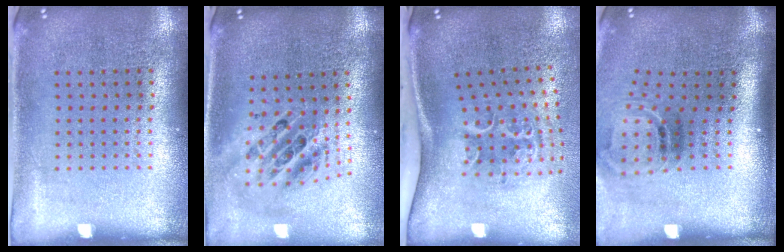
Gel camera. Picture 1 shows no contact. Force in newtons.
{"total": 2.1, "press": 1.6, "slide": 1.4}
{"total": 2.3, "press": 1.4, "slide": 1.9}
{"total": 1.6, "press": 1.0, "slide": 1.2}